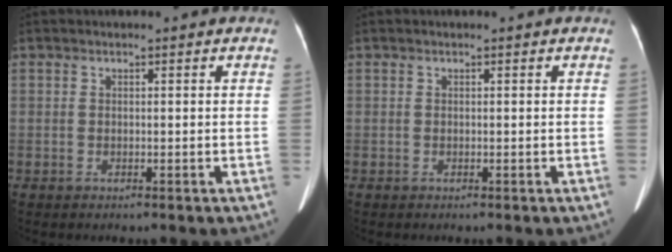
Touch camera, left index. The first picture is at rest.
{"total": 0.0}